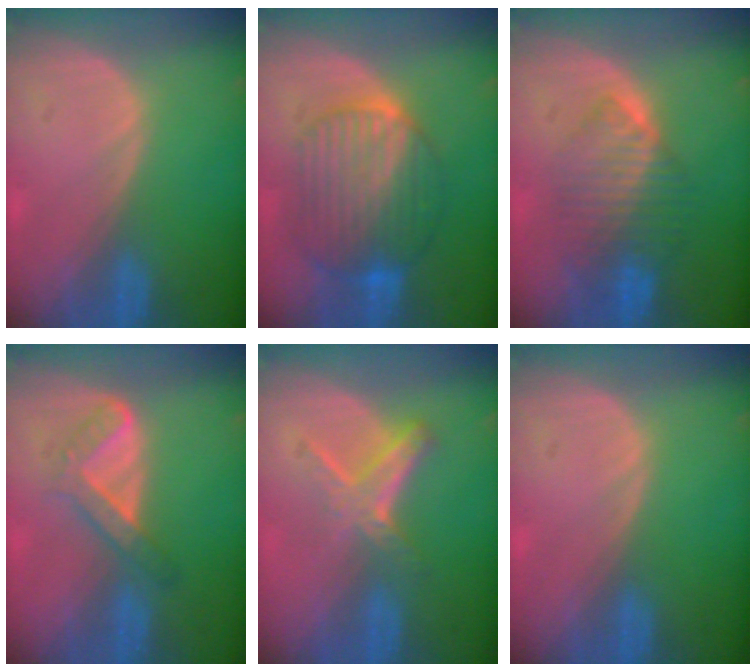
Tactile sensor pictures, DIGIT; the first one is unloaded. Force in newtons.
{"total": 10.1, "press": 10.0, "slide": 0.9}
{"total": 7.5, "press": 7.3, "slide": 1.6}
{"total": 4.5, "press": 4.4, "slide": 0.7}
{"total": 5.8, "press": 5.2, "slide": 2.7}
{"total": 0.0}